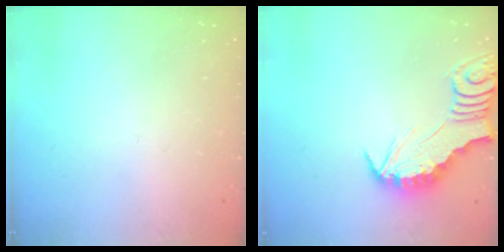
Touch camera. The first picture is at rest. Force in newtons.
{"total": 2.7, "press": 2.7, "slide": 0.3}